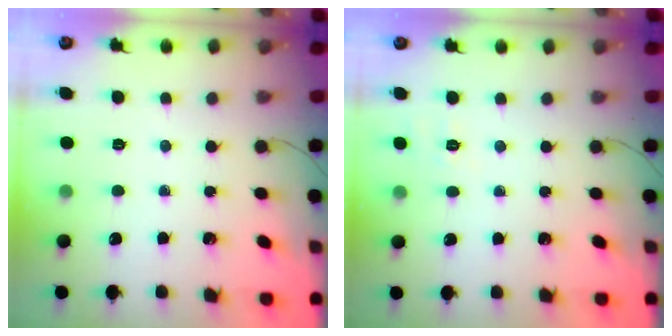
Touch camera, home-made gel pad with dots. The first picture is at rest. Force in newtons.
{"total": 1.9, "press": 0.5, "slide": 1.8}